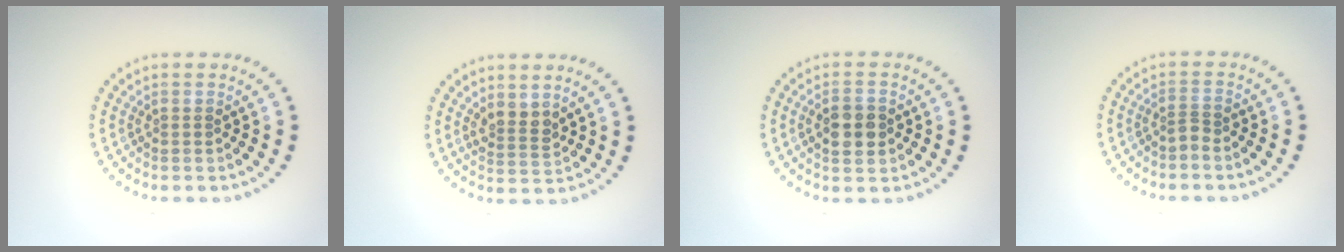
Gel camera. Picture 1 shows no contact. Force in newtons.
{"total": 2.0, "press": 1.6, "slide": 1.2}
{"total": 3.2, "press": 3.2, "slide": 0.3}
{"total": 0.9, "press": 0.5, "slide": 0.7}